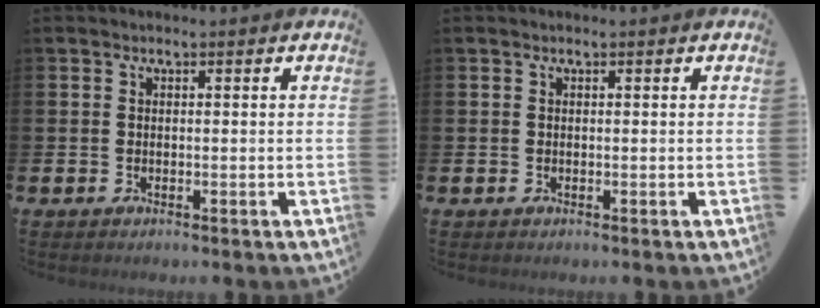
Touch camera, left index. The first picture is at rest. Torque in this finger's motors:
{"motor_torque": [0.09, -0.20, 0.05, 0.02]}